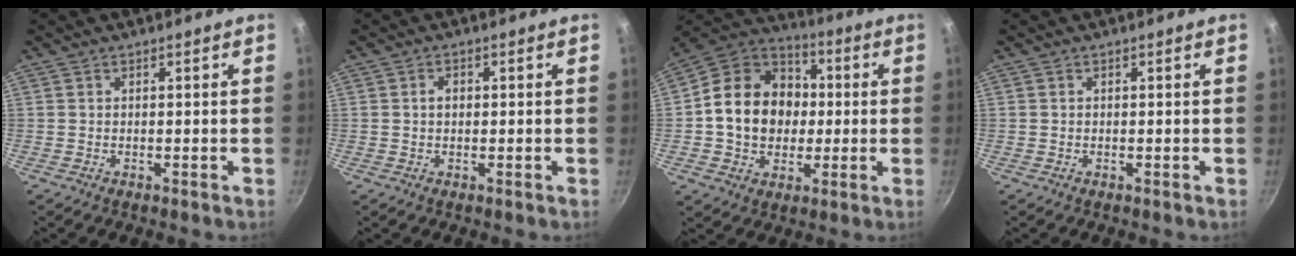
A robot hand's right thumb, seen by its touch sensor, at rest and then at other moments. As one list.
[{"total": 1.8, "force": [0.1, 1.3, 1.2], "torque": [-0.014, 0.006, 0.001]}, {"total": 18.4, "force": [0.3, 15.1, 10.5], "torque": [-0.148, 0.030, -0.003]}, {"total": 0.0}]